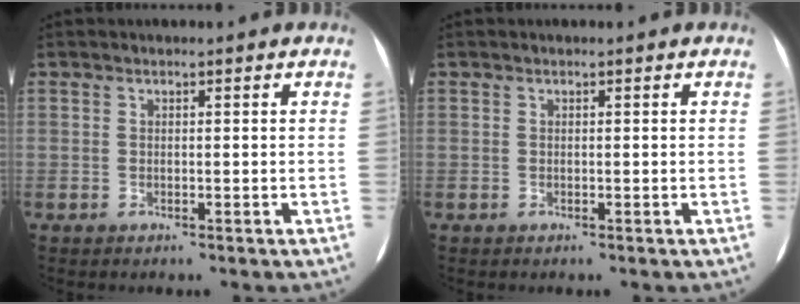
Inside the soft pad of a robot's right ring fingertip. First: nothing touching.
{"total": 0.0}